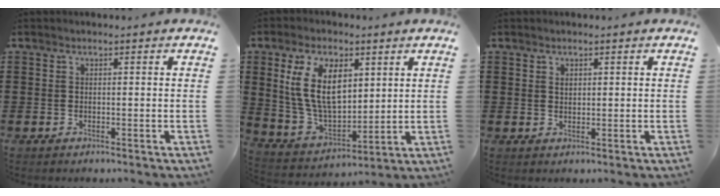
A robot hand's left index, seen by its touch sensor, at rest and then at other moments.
{"total": 12.0, "force": [4.4, 6.8, 8.8], "torque": [-0.212, 0.007, 0.080]}
{"total": 1.0, "force": [0.5, 0.7, 0.5], "torque": [-0.014, 0.003, 0.010]}